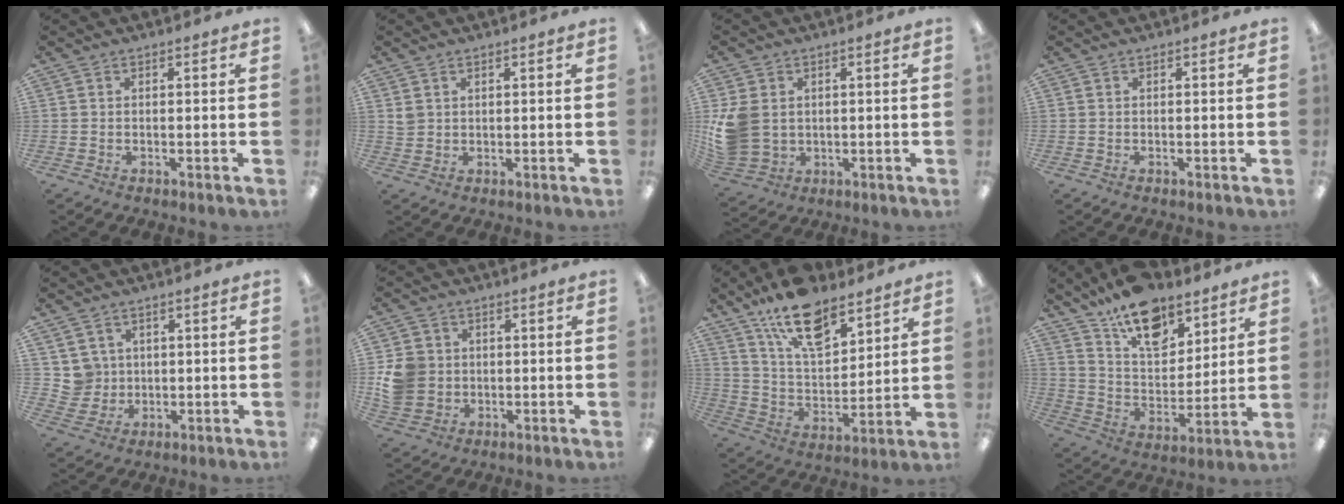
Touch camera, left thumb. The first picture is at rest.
{"total": 2.2, "force": [1.3, 1.7, 0.6], "torque": [-0.014, 0.002, 0.024]}
{"total": 9.6, "force": [1.4, 8.0, 5.2], "torque": [-0.125, 0.013, 0.029]}
{"total": 0.0}
{"total": 5.0, "force": [2.2, 4.5, -0.2], "torque": [-0.004, -0.001, 0.041]}
{"total": 8.1, "force": [0.5, 7.6, 2.9], "torque": [-0.078, 0.016, 0.016]}
{"total": 15.8, "force": [11.4, 7.1, 8.4], "torque": [-0.146, -0.057, 0.203]}
{"total": 16.7, "force": [12.0, 8.5, 7.8], "torque": [-0.126, -0.072, 0.216]}